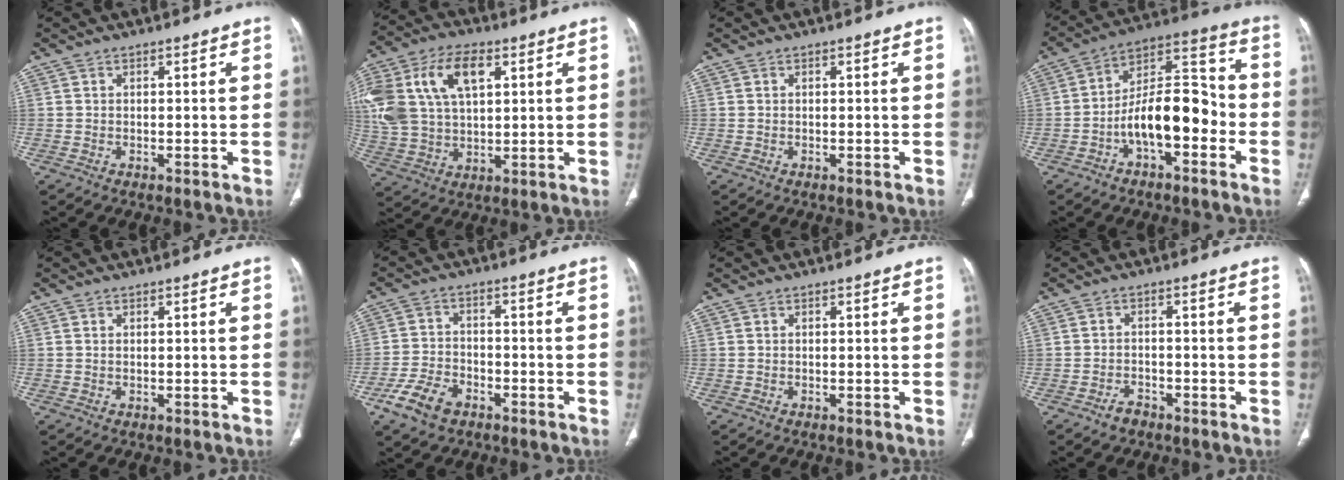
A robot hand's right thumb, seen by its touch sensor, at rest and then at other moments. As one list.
[{"total": 21.7, "force": [7.0, 13.4, 15.7], "torque": [-0.355, 0.021, 0.131]}, {"total": 0.0}, {"total": 15.0, "force": [-4.6, 7.3, 12.2], "torque": [-0.183, 0.060, -0.079]}, {"total": 0.0}, {"total": 8.1, "force": [-4.6, 4.9, 4.4], "torque": [-0.086, 0.019, -0.085]}, {"total": 0.0}, {"total": 2.5, "force": [-1.8, 1.5, 0.9], "torque": [-0.017, 0.013, -0.028]}]